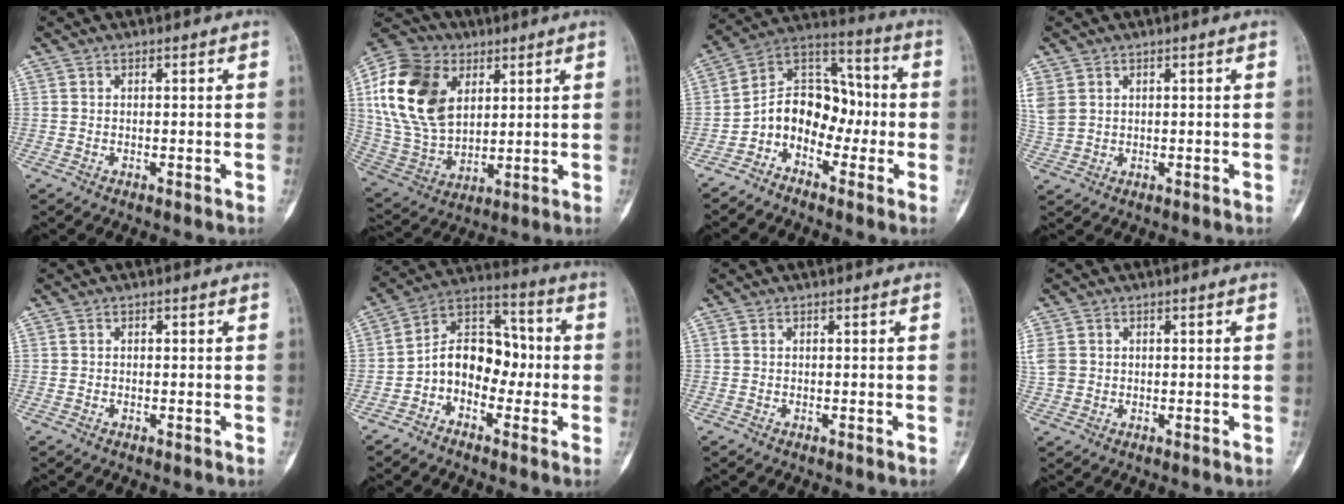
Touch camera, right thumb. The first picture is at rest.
{"total": 20.6, "force": [6.2, 14.0, 13.8], "torque": [-0.261, -0.011, 0.119]}
{"total": 11.9, "force": [-3.3, 8.7, 7.4], "torque": [-0.093, 0.070, -0.072]}
{"total": 5.5, "force": [2.0, 4.3, 2.8], "torque": [-0.078, 0.005, 0.054]}
{"total": 0.0}
{"total": 11.7, "force": [-2.3, 8.4, 7.8], "torque": [-0.098, 0.053, -0.054]}
{"total": 0.0}
{"total": 6.1, "force": [0.8, 5.2, 3.1], "torque": [-0.091, 0.009, 0.026]}